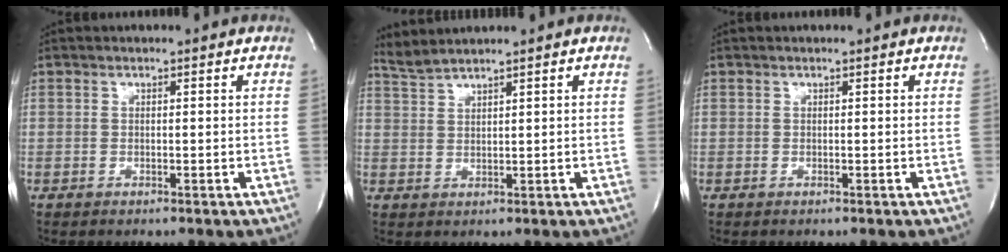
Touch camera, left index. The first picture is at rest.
{"total": 2.7, "force": [2.5, -0.9, 0.3], "torque": [-0.014, 0.008, 0.060]}
{"total": 0.0}